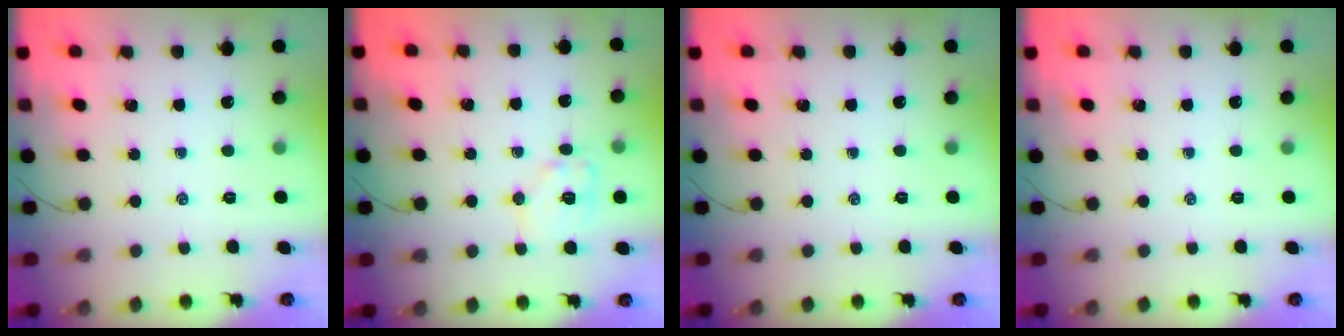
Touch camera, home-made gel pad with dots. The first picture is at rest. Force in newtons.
{"total": 8.8, "press": 8.8, "slide": 0.8}
{"total": 0.0}
{"total": 0.0}